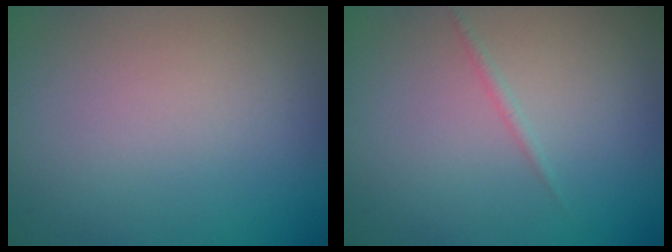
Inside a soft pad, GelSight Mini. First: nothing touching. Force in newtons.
{"total": 0.6, "press": 0.6, "slide": 0.1}